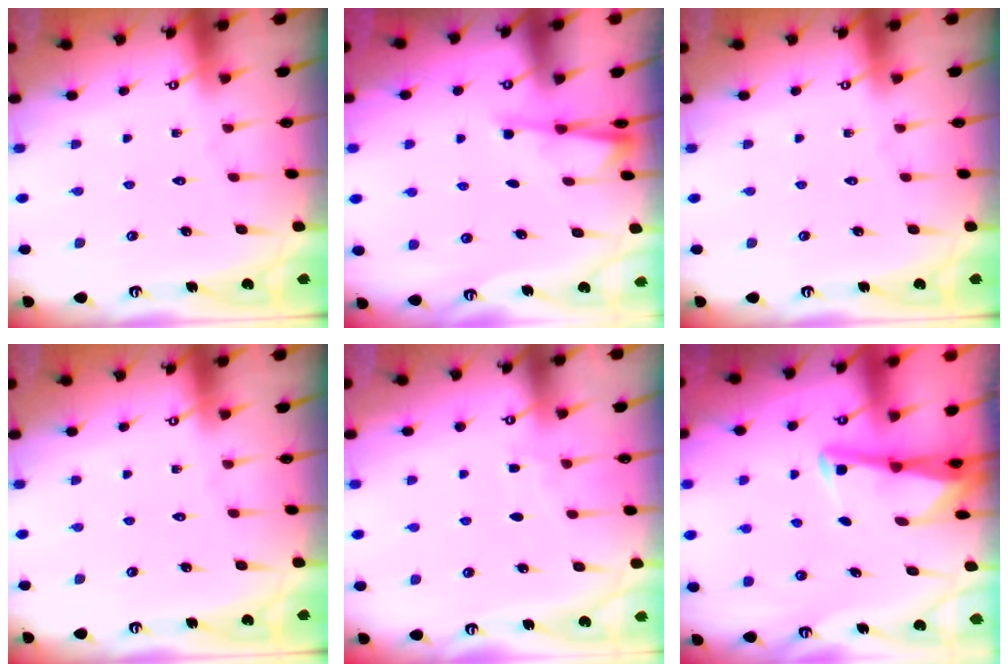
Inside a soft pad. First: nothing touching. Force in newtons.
{"total": 2.2, "press": 2.2, "slide": 0.5}
{"total": 0.0}
{"total": 0.0}
{"total": 4.7, "press": 4.7, "slide": 0.5}
{"total": 2.9, "press": 2.8, "slide": 0.4}